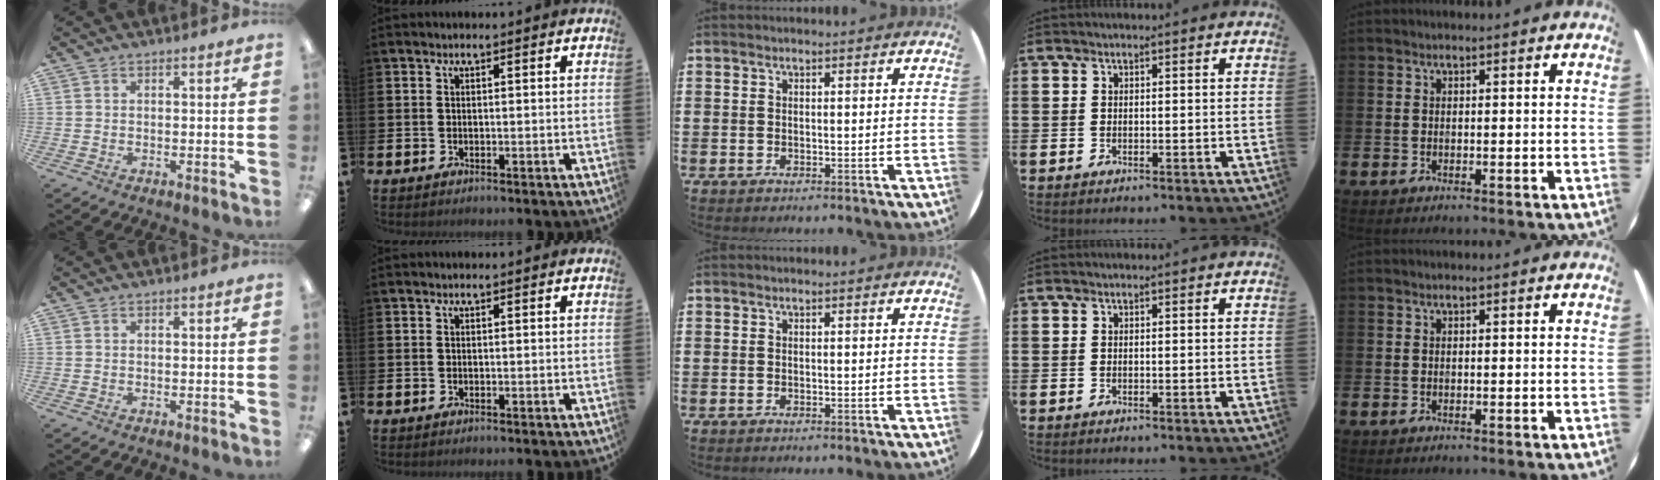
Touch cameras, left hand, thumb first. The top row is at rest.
{}